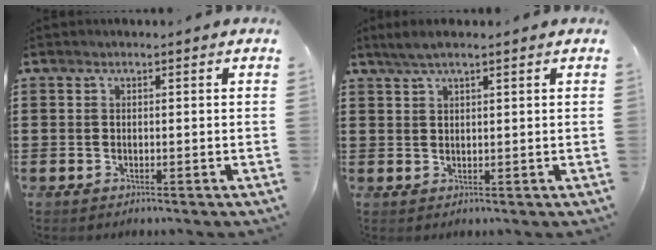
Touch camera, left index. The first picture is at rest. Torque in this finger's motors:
{"motor_torque": [0.25, -0.10, 0.06, 0.06]}